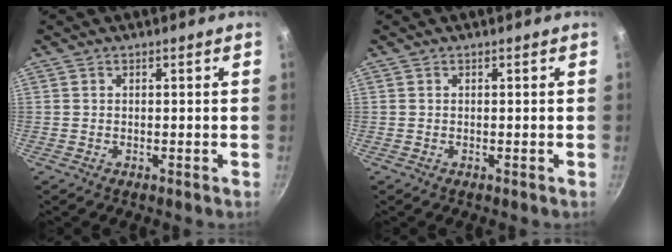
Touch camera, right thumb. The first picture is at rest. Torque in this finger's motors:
{"motor_torque": [-0.01, -0.01, -0.13, 0.07, 0.00]}